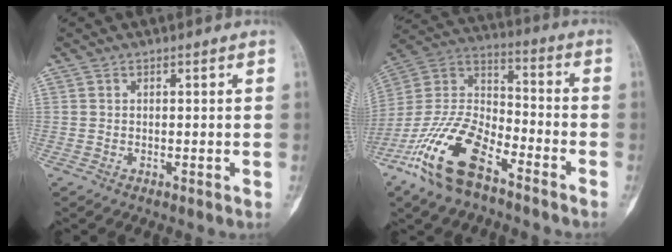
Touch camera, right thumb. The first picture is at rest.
{"total": 18.5, "force": [-11.1, 7.8, 12.6], "torque": [-0.255, 0.059, -0.216]}